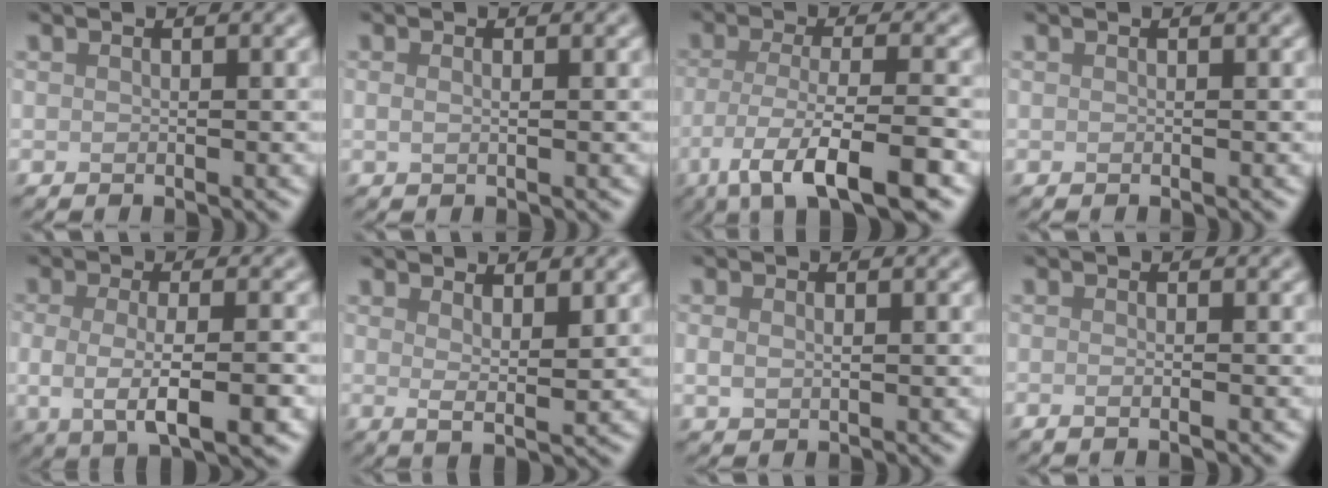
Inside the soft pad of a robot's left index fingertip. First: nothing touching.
{"total": 0.7, "force": [0.1, 0.3, 0.7], "torque": [-0.014, 0.002, 0.002]}
{"total": 8.1, "force": [-4.0, 1.8, 6.8], "torque": [-0.116, -0.012, -0.072]}
{"total": 0.0}
{"total": 5.5, "force": [-0.9, 1.7, 5.1], "torque": [-0.093, -0.014, -0.015]}
{"total": 2.8, "force": [1.7, 0.7, 2.1], "torque": [-0.030, -0.010, 0.030]}
{"total": 1.3, "force": [0.2, 0.9, 0.9], "torque": [-0.020, -0.003, 0.006]}
{"total": 1.2, "force": [-0.3, 0.4, 1.1], "torque": [-0.012, -0.004, -0.007]}